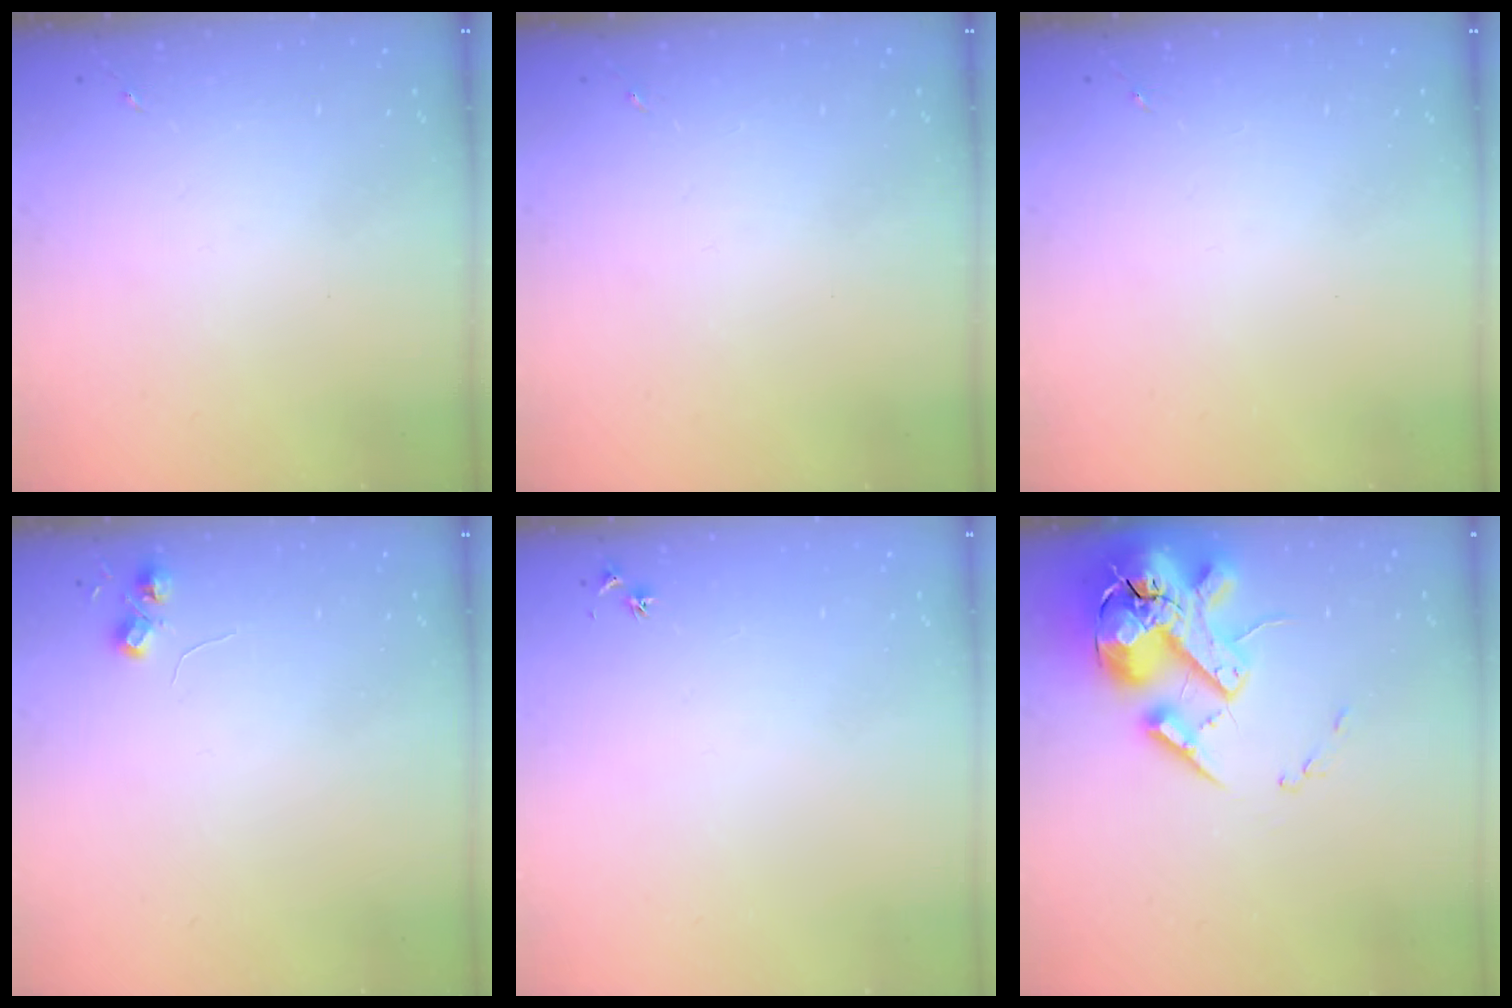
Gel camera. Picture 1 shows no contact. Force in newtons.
{"total": 0.0}
{"total": 0.0}
{"total": 5.2, "press": 5.2, "slide": 0.7}
{"total": 3.0, "press": 2.9, "slide": 0.4}
{"total": 20.7, "press": 20.4, "slide": 3.5}